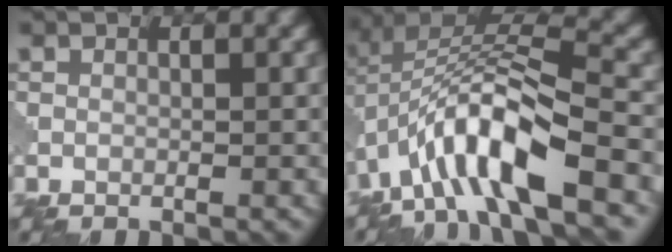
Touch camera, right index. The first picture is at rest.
{"total": 10.7, "force": [-4.5, 3.2, 9.1], "torque": [-0.168, 0.019, -0.088]}